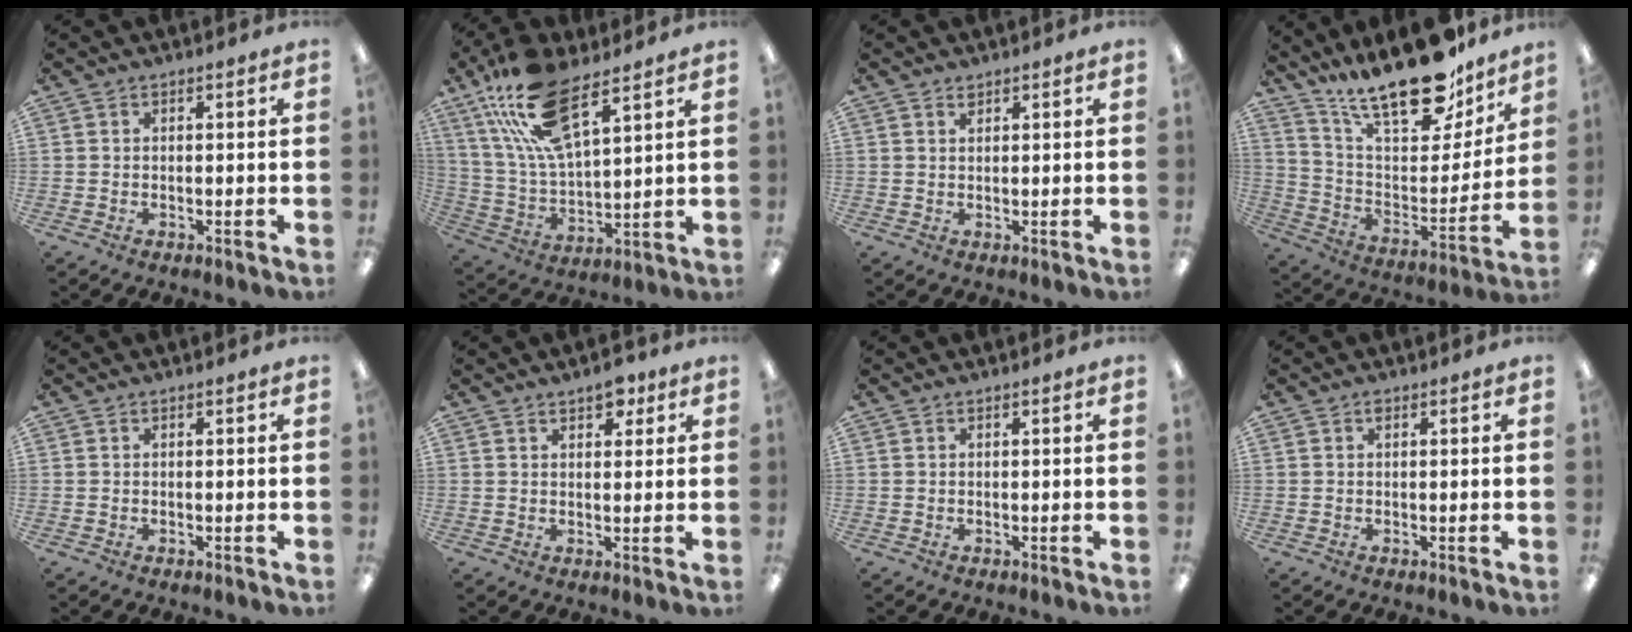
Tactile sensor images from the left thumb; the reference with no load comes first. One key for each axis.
{"total": 18.0, "fx": 11.8, "fy": 6.4, "fz": 12.0, "tx": -0.262, "ty": -0.043, "tz": 0.205}
{"total": 1.1, "fx": 1.0, "fy": 0.3, "fz": 0.3, "tx": 0.000, "ty": -0.004, "tz": 0.016}
{"total": 23.6, "fx": 18.5, "fy": 8.1, "fz": 12.2, "tx": -0.192, "ty": -0.122, "tz": 0.317}
{"total": 0.0}
{"total": 4.7, "fx": 3.1, "fy": 2.3, "fz": 2.7, "tx": -0.026, "ty": -0.010, "tz": 0.049}
{"total": 0.0}
{"total": 0.7, "fx": 0.4, "fy": 0.3, "fz": 0.5, "tx": -0.012, "ty": 0.002, "tz": 0.007}